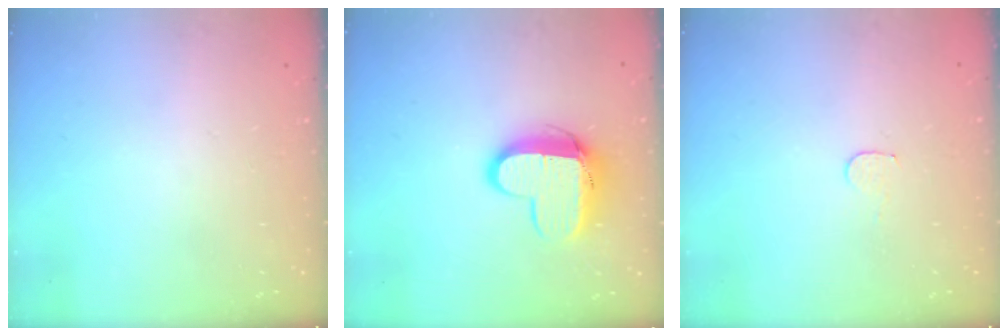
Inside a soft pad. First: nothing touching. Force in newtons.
{"total": 11.2, "press": 11.2, "slide": 1.1}
{"total": 3.5, "press": 3.5, "slide": 0.3}